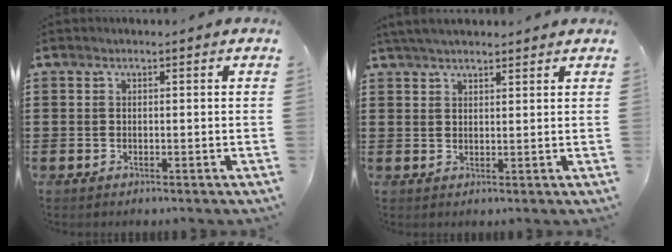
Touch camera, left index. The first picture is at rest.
{"total": 3.4, "force": [3.1, 0.5, 1.3], "torque": [-0.032, -0.001, 0.059]}